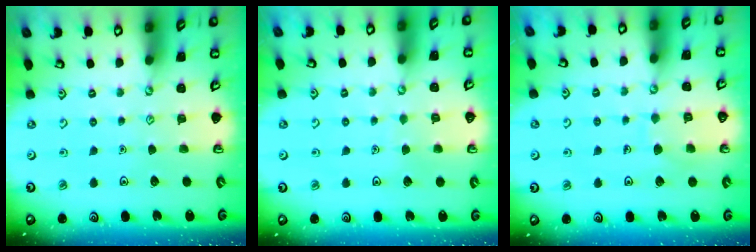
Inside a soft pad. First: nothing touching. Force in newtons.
{"total": 2.9, "press": 2.9, "slide": 0.3}
{"total": 6.4, "press": 6.4, "slide": 0.6}